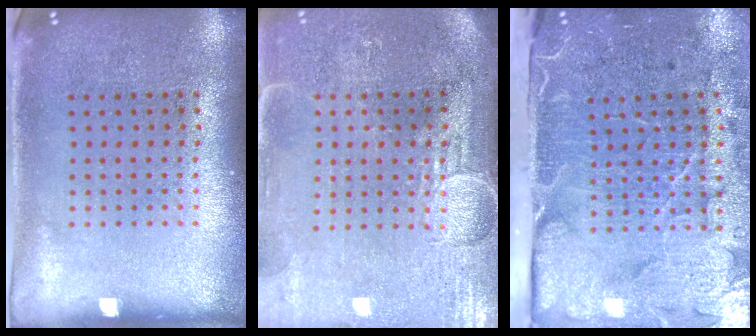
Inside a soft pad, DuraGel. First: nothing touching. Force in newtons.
{"total": 3.9, "press": 3.4, "slide": 1.9}
{"total": 5.0, "press": 4.0, "slide": 3.0}